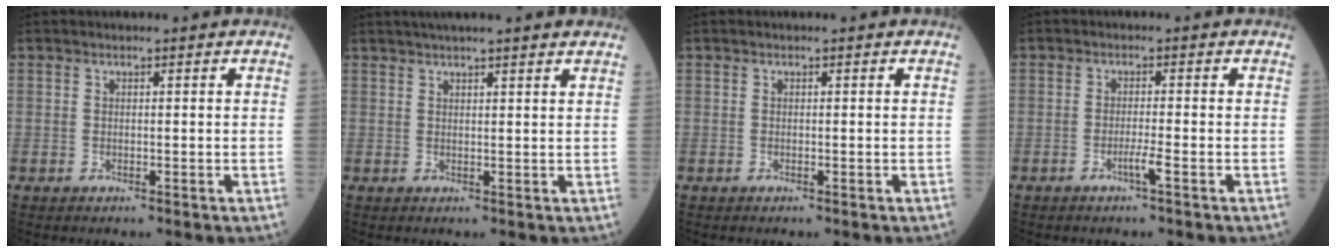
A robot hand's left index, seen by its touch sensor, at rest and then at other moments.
{"total": 9.3, "force": [7.9, 0.4, 4.8], "torque": [-0.068, 0.034, 0.096]}
{"total": 0.0}
{"total": 2.0, "force": [-1.1, -0.4, 1.6], "torque": [-0.032, -0.002, -0.022]}